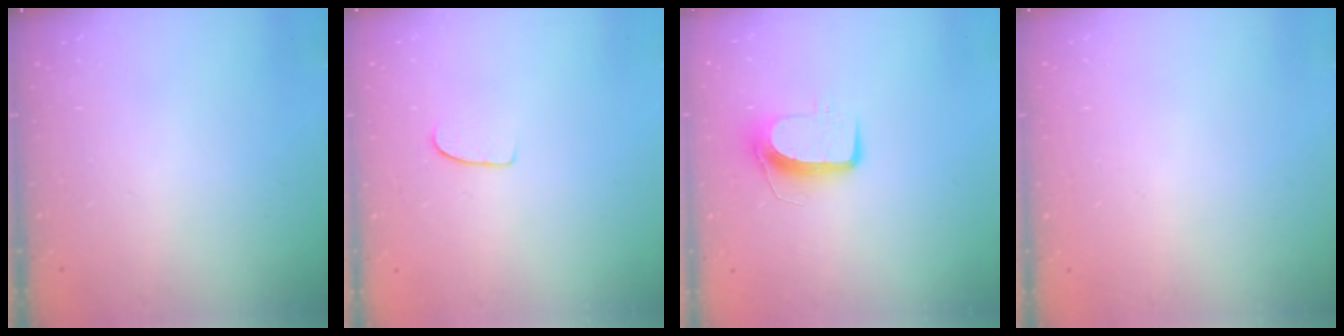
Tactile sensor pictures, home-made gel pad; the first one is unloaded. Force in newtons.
{"total": 5.4, "press": 5.4, "slide": 0.3}
{"total": 9.9, "press": 9.8, "slide": 1.1}
{"total": 0.0}